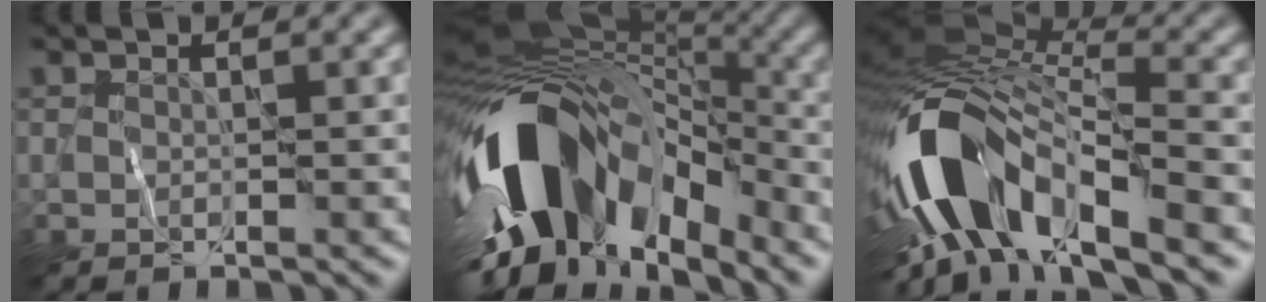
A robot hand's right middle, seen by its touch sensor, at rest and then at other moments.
{"total": 14.8, "force": [-5.5, 8.5, 10.8], "torque": [-0.197, -0.007, -0.096]}
{"total": 12.5, "force": [-5.5, 5.8, 9.6], "torque": [-0.180, 0.003, -0.105]}